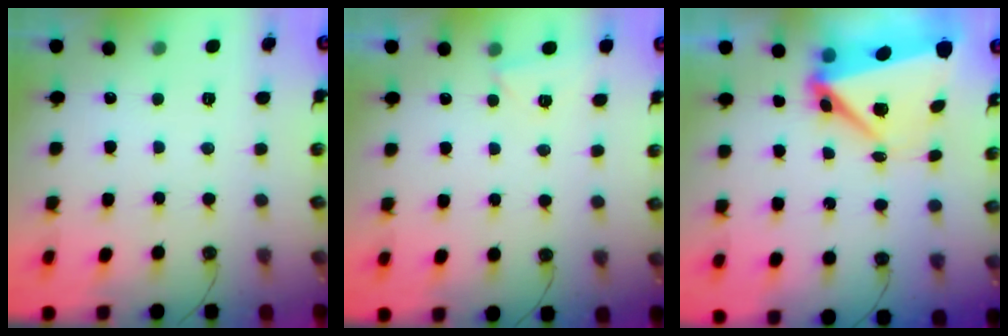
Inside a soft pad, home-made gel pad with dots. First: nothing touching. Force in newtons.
{"total": 2.1, "press": 1.9, "slide": 0.9}
{"total": 9.4, "press": 9.1, "slide": 2.2}